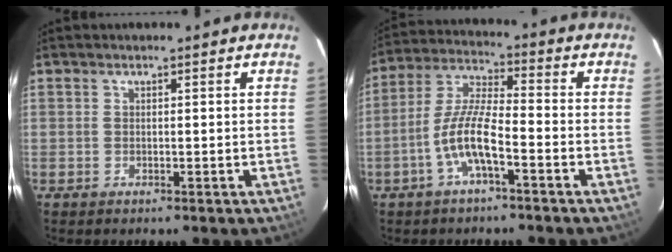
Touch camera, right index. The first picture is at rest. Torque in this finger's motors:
{"motor_torque": [1.31, -0.83, 0.84, 0.21]}